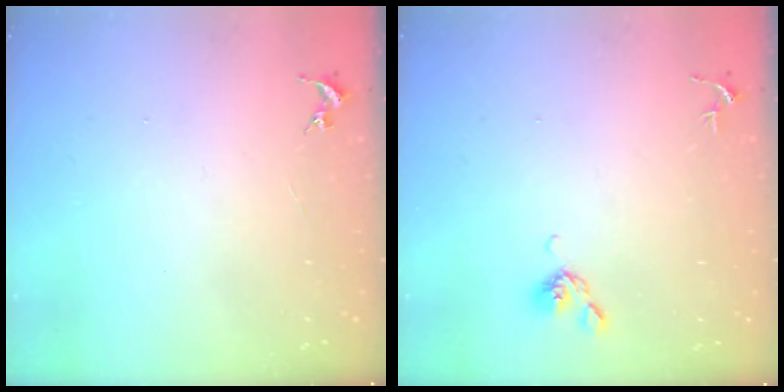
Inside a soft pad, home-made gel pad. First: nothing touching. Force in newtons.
{"total": 4.4, "press": 4.3, "slide": 0.9}